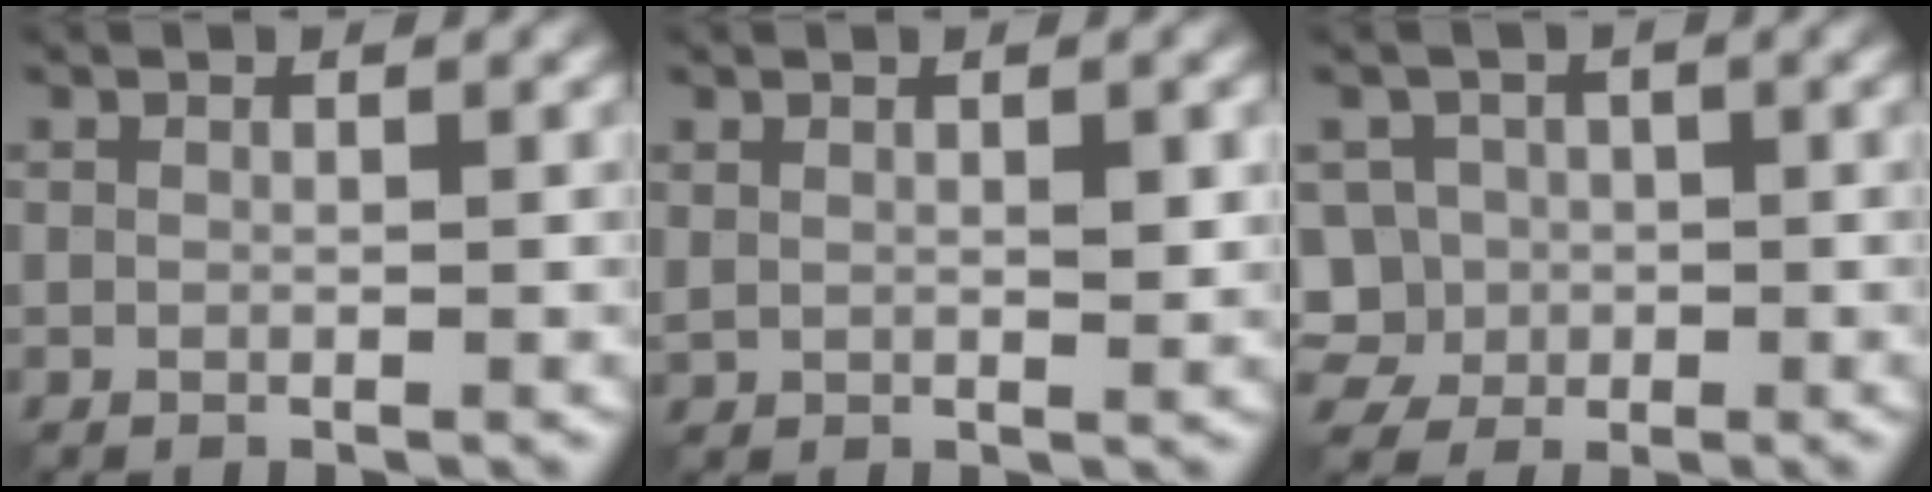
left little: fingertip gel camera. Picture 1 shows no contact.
{"total": 1.8, "force": [0.5, 0.8, 1.5], "torque": [-0.032, -0.005, 0.017]}
{"total": 6.0, "force": [-0.5, 5.7, 1.9], "torque": [-0.050, 0.026, -0.024]}